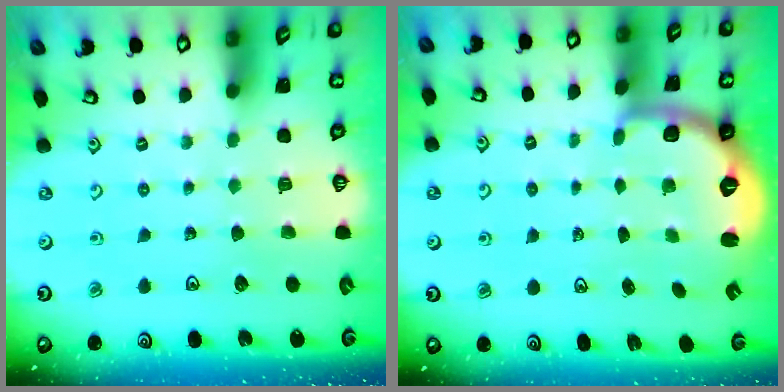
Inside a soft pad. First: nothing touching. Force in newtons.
{"total": 2.5, "press": 2.0, "slide": 1.5}